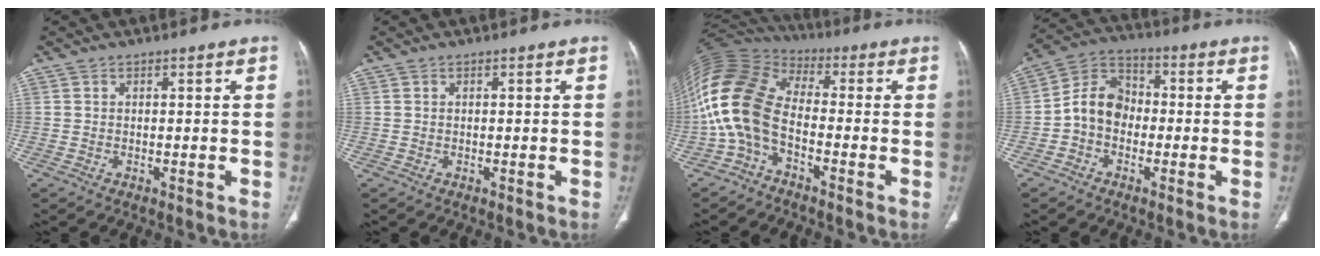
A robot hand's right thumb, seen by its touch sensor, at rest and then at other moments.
{"total": 0.0}
{"total": 14.2, "force": [-3.4, 8.7, 10.7], "torque": [-0.232, 0.059, -0.081]}
{"total": 8.8, "force": [-1.6, 7.0, 5.1], "torque": [-0.071, 0.037, -0.046]}